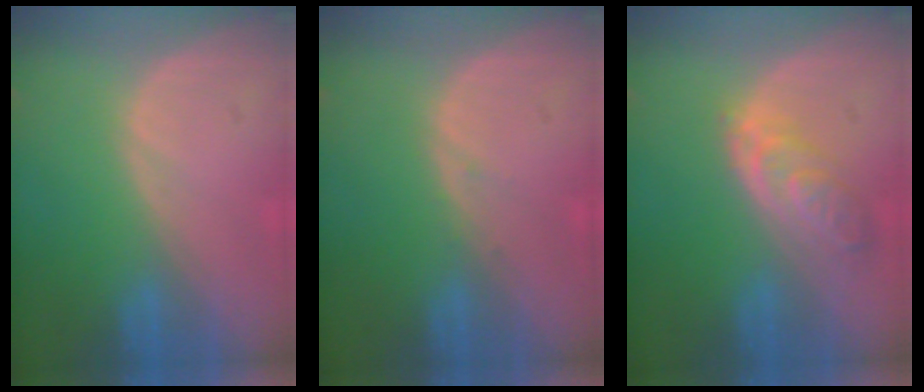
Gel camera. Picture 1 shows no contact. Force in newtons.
{"total": 0.6, "press": 0.3, "slide": 0.5}
{"total": 5.5, "press": 5.4, "slide": 0.7}